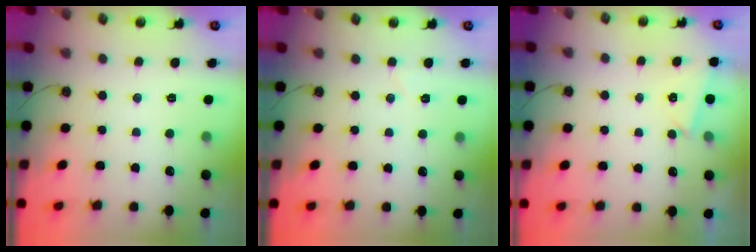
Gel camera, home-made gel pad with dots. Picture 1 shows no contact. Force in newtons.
{"total": 3.0, "press": 2.8, "slide": 1.0}
{"total": 2.5, "press": 1.6, "slide": 1.9}